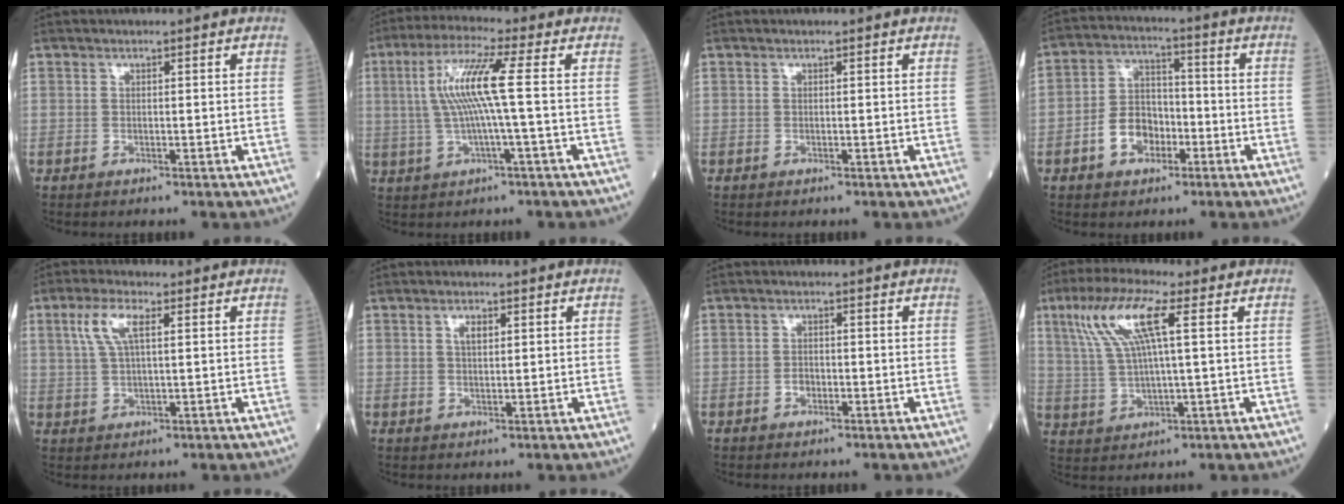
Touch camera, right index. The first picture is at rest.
{"total": 9.1, "force": [0.8, -0.5, 9.1], "torque": [-0.189, 0.015, 0.015]}
{"total": 0.0}
{"total": 7.6, "force": [-3.0, 5.2, 4.7], "torque": [-0.101, 0.020, -0.054]}
{"total": 5.2, "force": [2.1, 1.4, 4.5], "torque": [-0.105, 0.016, 0.047]}
{"total": 2.0, "force": [0.8, 0.8, 1.7], "torque": [-0.031, 0.001, 0.015]}
{"total": 1.4, "force": [-0.6, 0.9, 0.9], "torque": [-0.015, 0.004, -0.009]}
{"total": 10.1, "force": [3.9, 1.3, 9.2], "torque": [-0.198, 0.021, 0.075]}